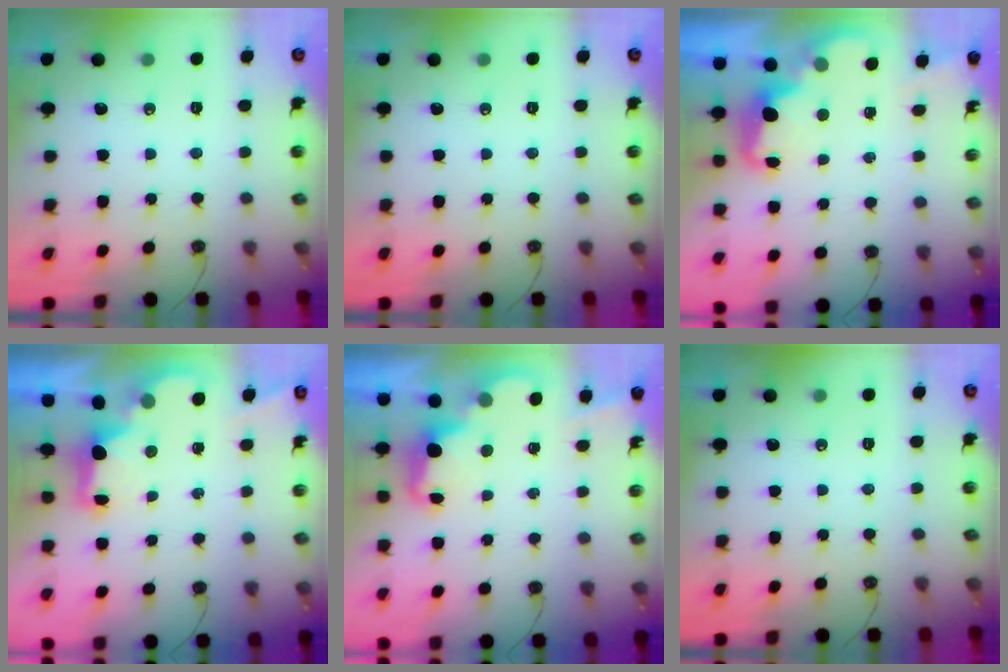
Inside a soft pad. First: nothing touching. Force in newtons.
{"total": 0.0}
{"total": 2.8, "press": 2.7, "slide": 0.7}
{"total": 2.1, "press": 1.9, "slide": 0.8}
{"total": 2.3, "press": 2.3, "slide": 0.5}
{"total": 0.0}